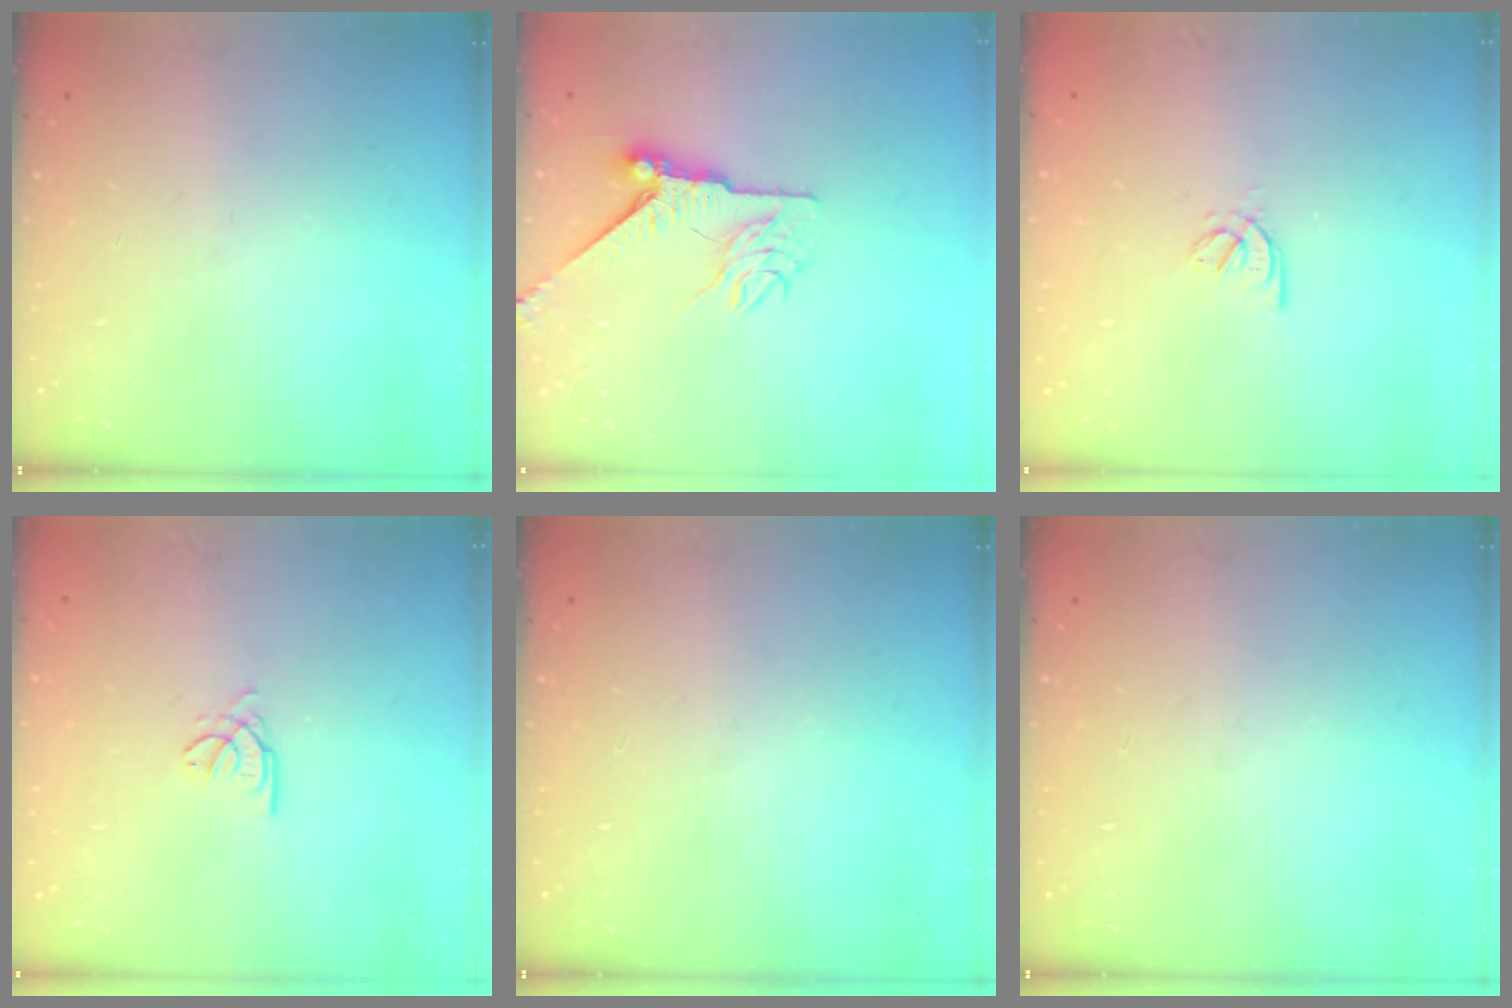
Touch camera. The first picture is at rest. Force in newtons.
{"total": 8.2, "press": 8.1, "slide": 0.7}
{"total": 2.9, "press": 2.8, "slide": 0.8}
{"total": 2.6, "press": 2.6, "slide": 0.3}
{"total": 0.0}
{"total": 0.0}